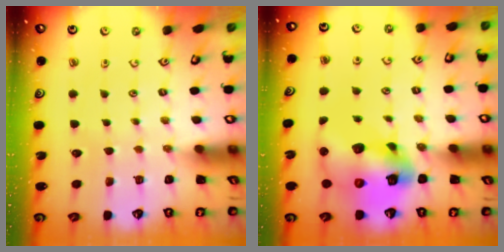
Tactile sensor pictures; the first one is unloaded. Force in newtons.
{"total": 16.6, "press": 16.4, "slide": 2.1}